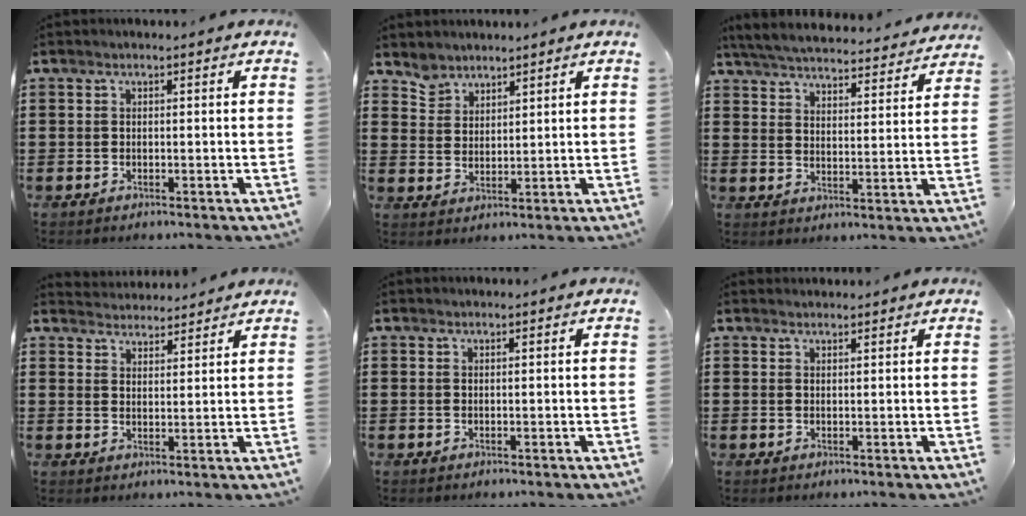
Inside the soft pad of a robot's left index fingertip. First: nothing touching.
{"total": 3.8, "force": [3.4, 1.6, -0.3], "torque": [-0.009, -0.003, 0.067]}
{"total": 5.2, "force": [5.1, -0.1, 0.9], "torque": [-0.042, -0.036, 0.086]}
{"total": 3.1, "force": [3.1, 0.4, -0.5], "torque": [-0.001, -0.010, 0.058]}
{"total": 0.0}
{"total": 1.1, "force": [1.0, 0.2, 0.0], "torque": [-0.001, 0.000, 0.021]}